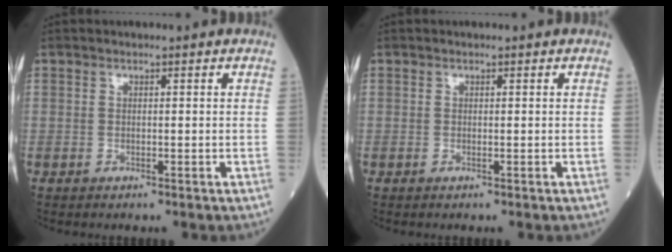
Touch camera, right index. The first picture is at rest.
{"total": 0.0}